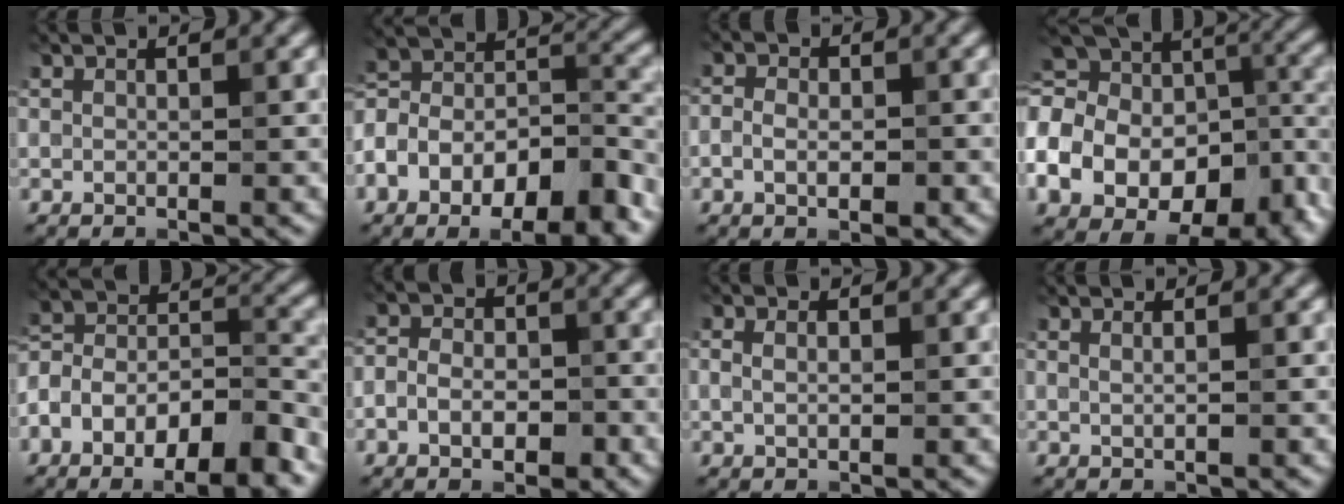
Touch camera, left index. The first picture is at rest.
{"total": 12.8, "force": [-6.4, 6.7, 8.8], "torque": [-0.147, 0.013, -0.109]}
{"total": 3.4, "force": [-0.6, 2.3, 2.5], "torque": [-0.019, 0.007, -0.018]}
{"total": 19.7, "force": [-6.5, 14.2, 12.0], "torque": [-0.257, -0.018, -0.081]}
{"total": 11.2, "force": [-5.9, 5.4, 7.7], "torque": [-0.129, 0.011, -0.104]}
{"total": 4.2, "force": [-1.3, 2.8, 2.8], "torque": [-0.021, 0.002, -0.029]}
{"total": 1.6, "force": [0.5, 0.9, 1.2], "torque": [-0.020, -0.003, 0.009]}
{"total": 1.2, "force": [0.5, 0.6, 0.9], "torque": [-0.005, -0.006, -0.001]}